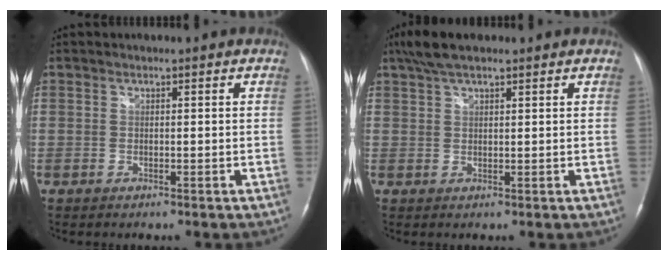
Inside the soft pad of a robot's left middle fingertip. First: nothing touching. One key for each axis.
{"total": 5.5, "fx": 4.2, "fy": 1.5, "fz": 3.3, "tx": -0.072, "ty": 0.022, "tz": 0.078}